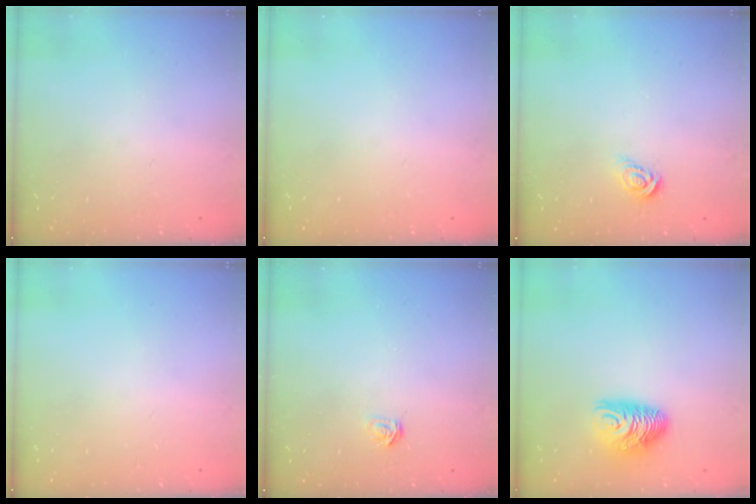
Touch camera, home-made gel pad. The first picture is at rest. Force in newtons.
{"total": 0.0}
{"total": 6.0, "press": 6.0, "slide": 0.6}
{"total": 0.0}
{"total": 3.1, "press": 3.1, "slide": 0.3}
{"total": 9.6, "press": 9.6, "slide": 0.3}